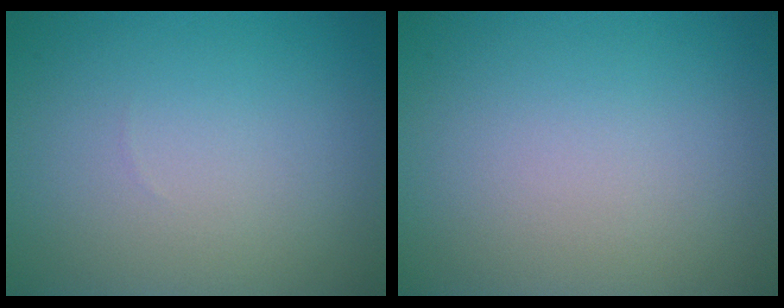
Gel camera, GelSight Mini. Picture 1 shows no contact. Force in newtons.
{"total": 0.0}